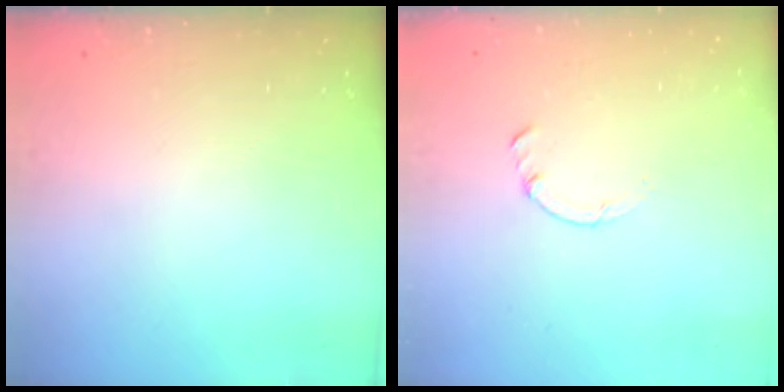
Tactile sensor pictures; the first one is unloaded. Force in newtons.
{"total": 0.0}